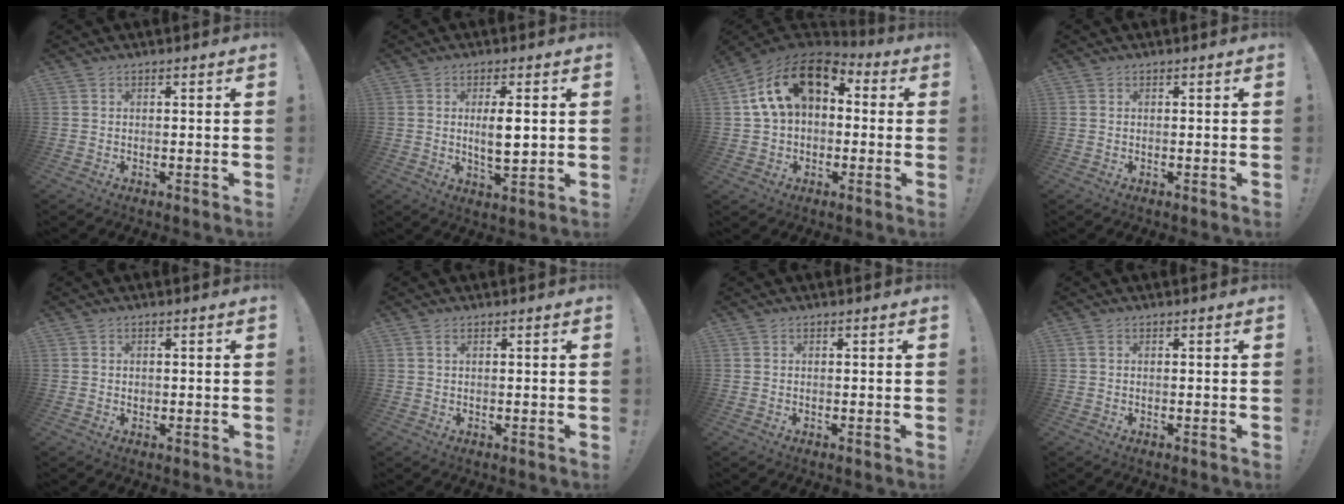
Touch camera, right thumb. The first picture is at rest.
{"total": 6.5, "force": [1.0, 2.1, 6.1], "torque": [-0.106, -0.014, 0.010]}
{"total": 17.8, "force": [6.1, 11.0, 12.6], "torque": [-0.207, -0.005, 0.111]}
{"total": 0.0}
{"total": 0.8, "force": [0.3, 0.7, 0.1], "torque": [-0.004, 0.004, 0.005]}
{"total": 0.9, "force": [0.5, 0.2, 0.8], "torque": [-0.015, 0.002, 0.008]}
{"total": 0.0}
{"total": 0.6, "force": [0.1, 0.2, 0.6], "torque": [-0.011, 0.000, 0.002]}